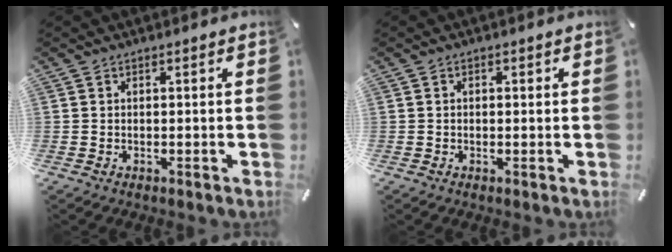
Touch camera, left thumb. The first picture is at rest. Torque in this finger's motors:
{"motor_torque": [0.32, 0.03, 0.01, 0.03, 0.04]}